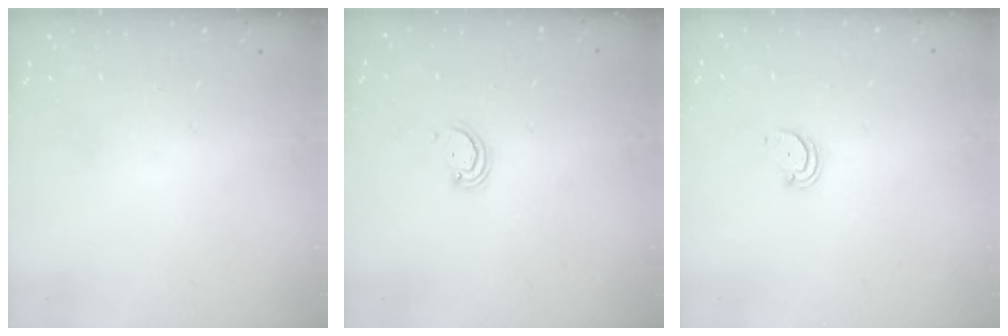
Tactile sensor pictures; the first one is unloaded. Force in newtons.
{"total": 2.6, "press": 2.6, "slide": 0.3}
{"total": 1.5, "press": 1.5, "slide": 0.2}